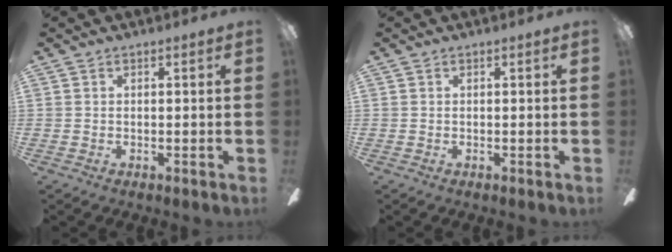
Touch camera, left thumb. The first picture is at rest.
{"total": 0.0}